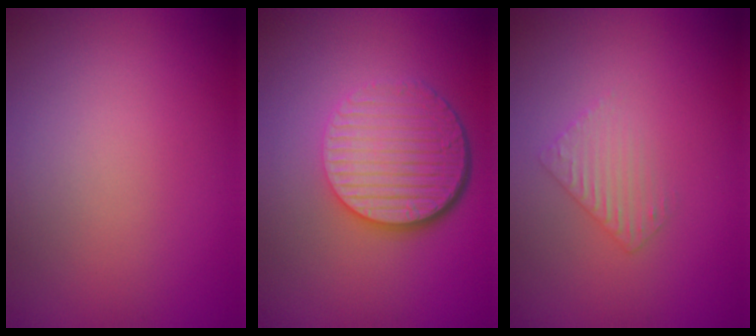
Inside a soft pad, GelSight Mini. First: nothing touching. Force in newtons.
{"total": 6.7, "press": 4.5, "slide": 5.0}
{"total": 1.6, "press": 1.6, "slide": 0.4}